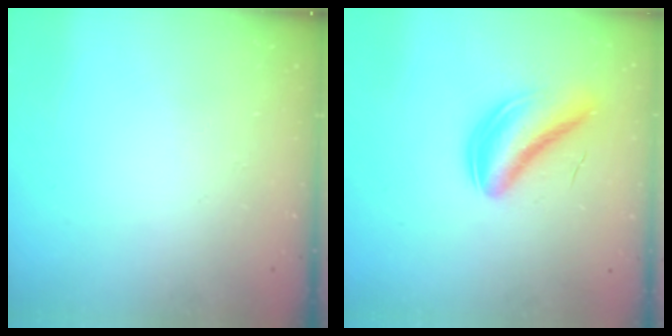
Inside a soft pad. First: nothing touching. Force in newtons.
{"total": 7.4, "press": 6.9, "slide": 2.6}